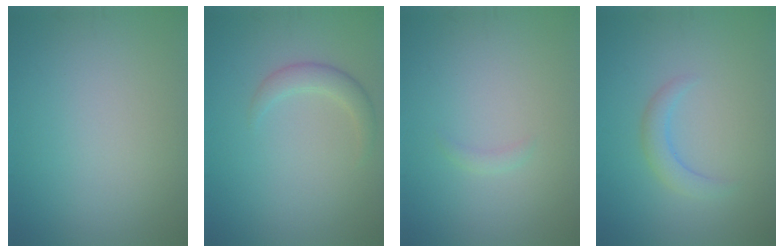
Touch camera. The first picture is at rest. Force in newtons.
{"total": 2.0, "press": 2.0, "slide": 0.1}
{"total": 0.6, "press": 0.6, "slide": 0.1}
{"total": 1.9, "press": 1.9, "slide": 0.3}